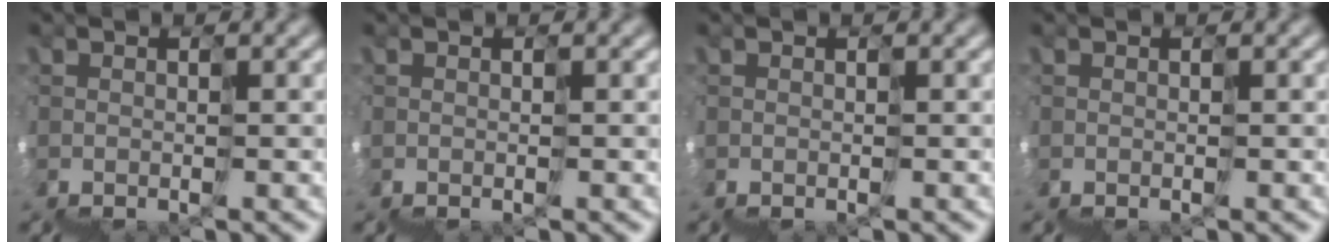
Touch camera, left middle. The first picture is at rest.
{"total": 0.0}
{"total": 0.0}
{"total": 0.0}